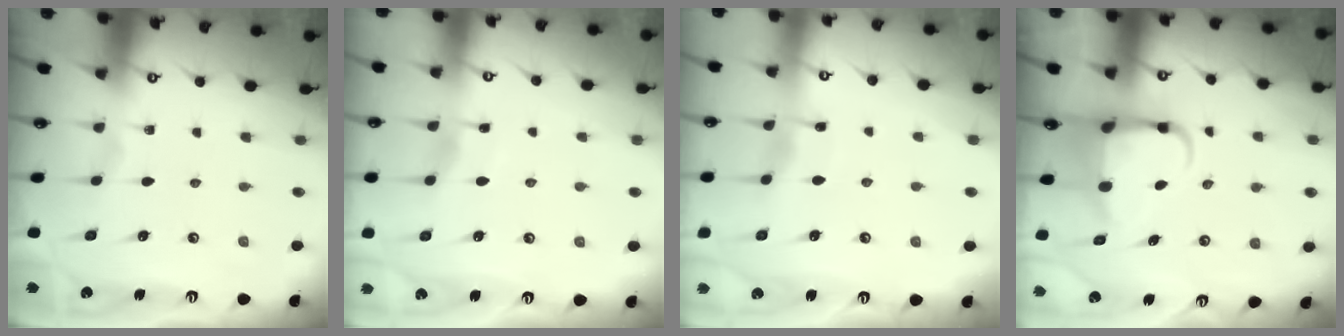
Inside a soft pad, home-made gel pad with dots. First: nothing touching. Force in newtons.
{"total": 2.8, "press": 2.7, "slide": 0.3}
{"total": 4.0, "press": 3.9, "slide": 0.5}
{"total": 5.3, "press": 5.2, "slide": 1.0}